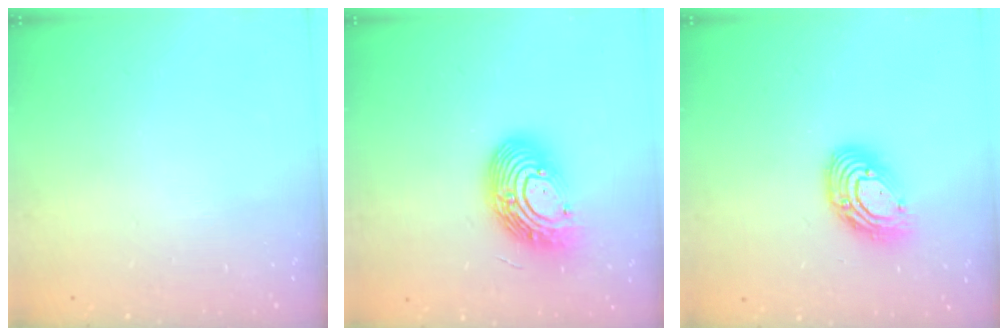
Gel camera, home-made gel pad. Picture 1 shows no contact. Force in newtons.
{"total": 15.1, "press": 15.1, "slide": 1.4}
{"total": 12.0, "press": 11.9, "slide": 1.0}